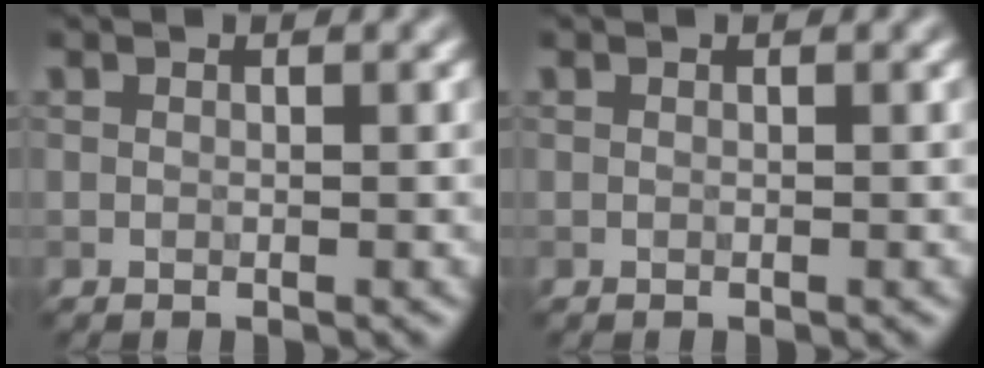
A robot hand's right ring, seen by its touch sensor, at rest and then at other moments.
{"total": 0.0}